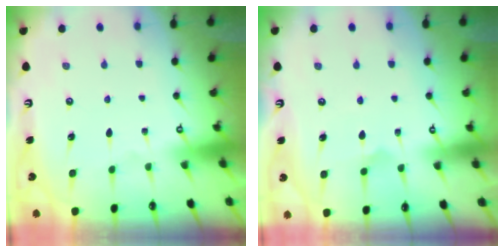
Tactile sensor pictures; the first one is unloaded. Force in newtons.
{"total": 4.6, "press": 4.5, "slide": 0.5}